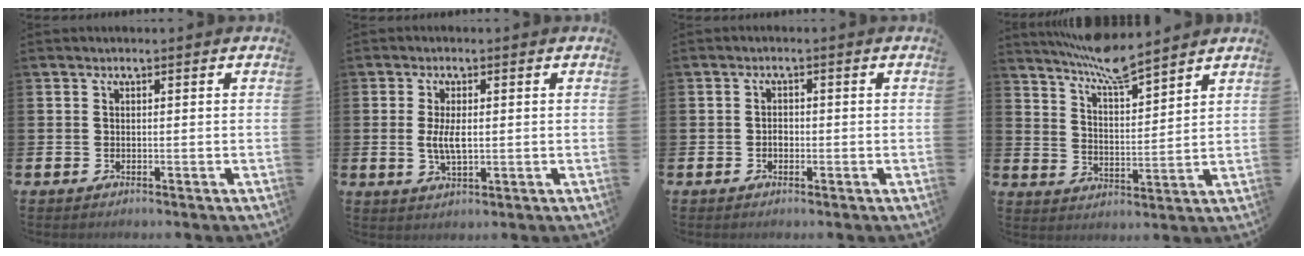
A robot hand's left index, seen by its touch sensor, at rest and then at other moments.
{"total": 3.8, "force": [0.2, 1.6, 3.4], "torque": [-0.066, 0.004, 0.003]}
{"total": 1.3, "force": [-0.4, 1.0, 0.8], "torque": [-0.005, 0.000, -0.011]}
{"total": 7.6, "force": [7.1, 0.5, 2.5], "torque": [-0.073, -0.040, 0.128]}